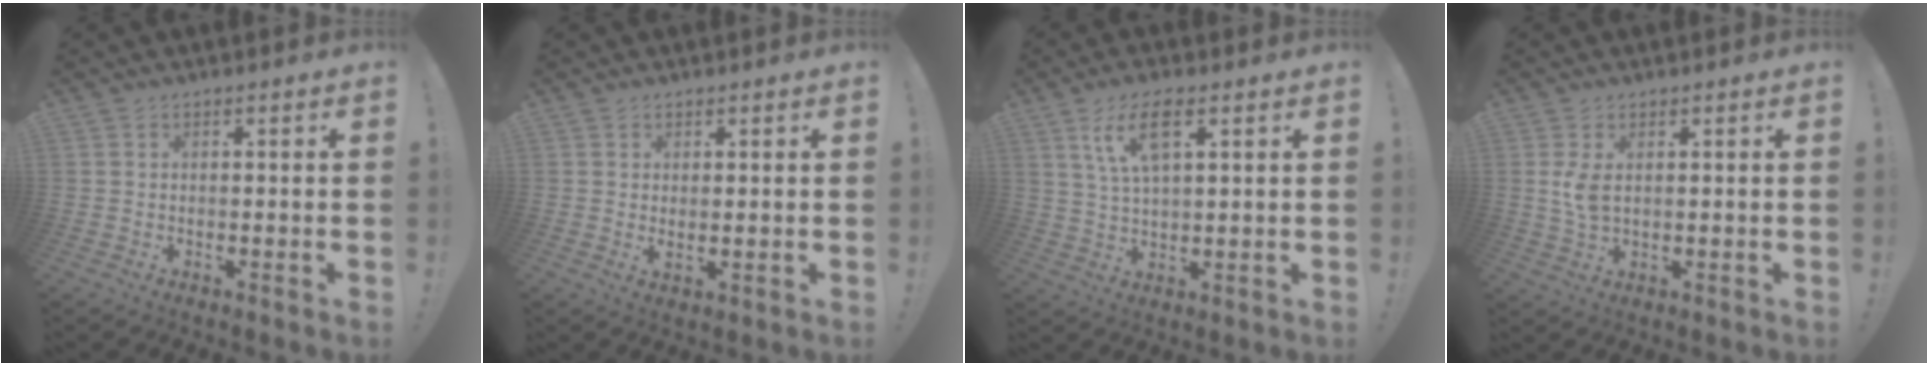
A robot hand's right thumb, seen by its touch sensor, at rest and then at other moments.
{"total": 2.0, "force": [1.5, 0.4, 1.3], "torque": [-0.018, -0.008, 0.024]}
{"total": 9.2, "force": [4.3, 3.2, 7.5], "torque": [-0.141, 0.001, 0.077]}
{"total": 5.0, "force": [1.0, 2.4, 4.3], "torque": [-0.078, -0.002, 0.015]}